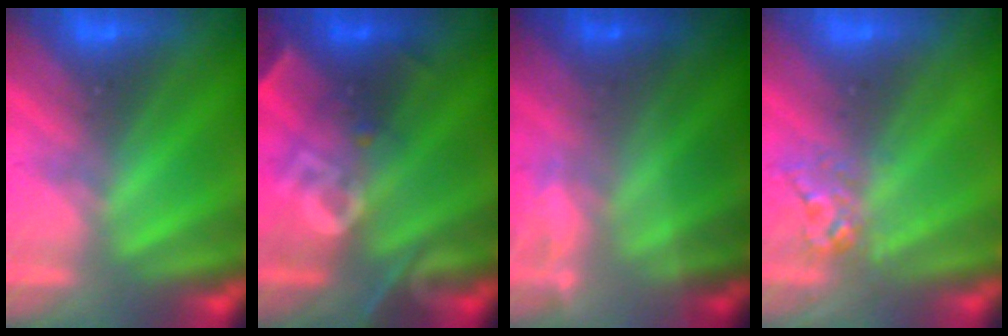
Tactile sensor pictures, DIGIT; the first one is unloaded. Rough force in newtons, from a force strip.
{"total": 2.5}
{"total": 1.8}
{"total": 2.6}